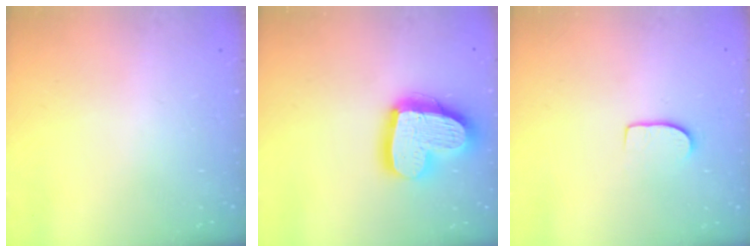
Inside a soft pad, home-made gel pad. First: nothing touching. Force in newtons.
{"total": 20.2, "press": 20.1, "slide": 2.0}
{"total": 5.8, "press": 5.8, "slide": 0.5}